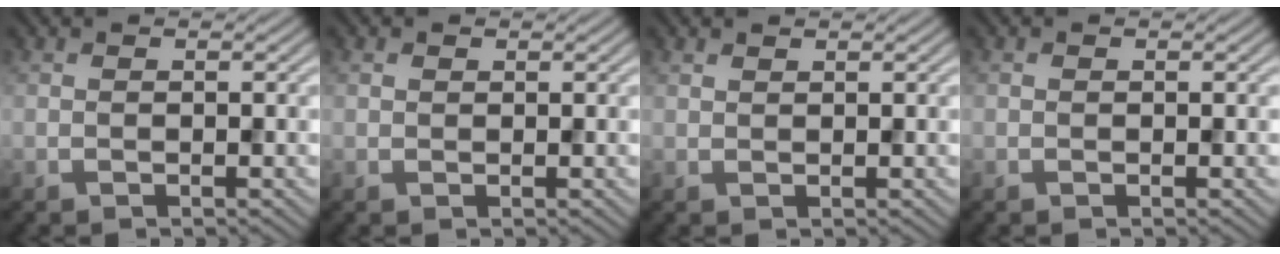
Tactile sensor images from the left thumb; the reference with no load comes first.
{"total": 0.5, "force": [0.3, 0.4, 0.2], "torque": [-0.004, -0.001, 0.007]}
{"total": 0.7, "force": [0.6, 0.2, 0.2], "torque": [-0.007, 0.001, 0.015]}
{"total": 0.0}